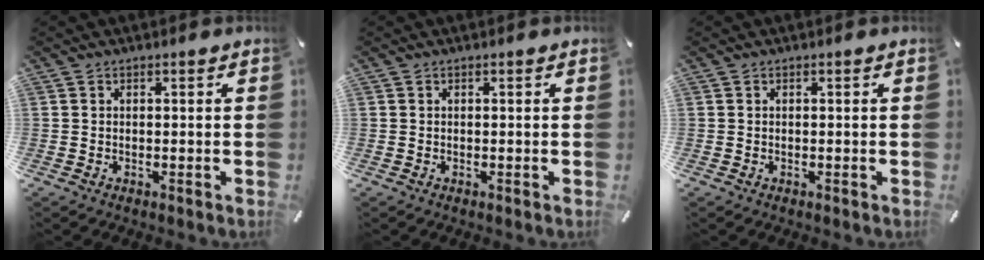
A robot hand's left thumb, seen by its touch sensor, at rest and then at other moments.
{"total": 0.0}
{"total": 0.0}